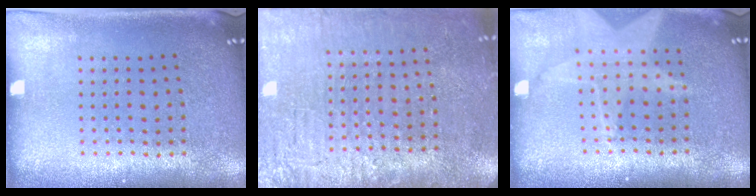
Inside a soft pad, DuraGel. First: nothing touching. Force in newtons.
{"total": 4.0, "press": 3.6, "slide": 1.7}
{"total": 1.8, "press": 1.5, "slide": 1.1}